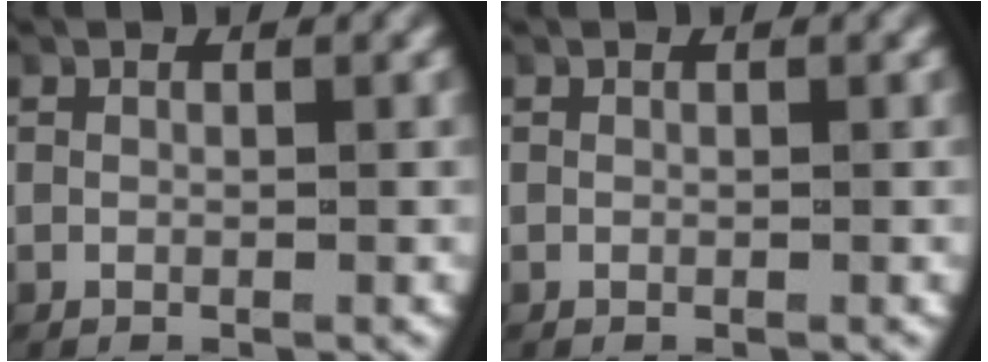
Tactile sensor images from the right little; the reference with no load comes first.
{"total": 0.0}